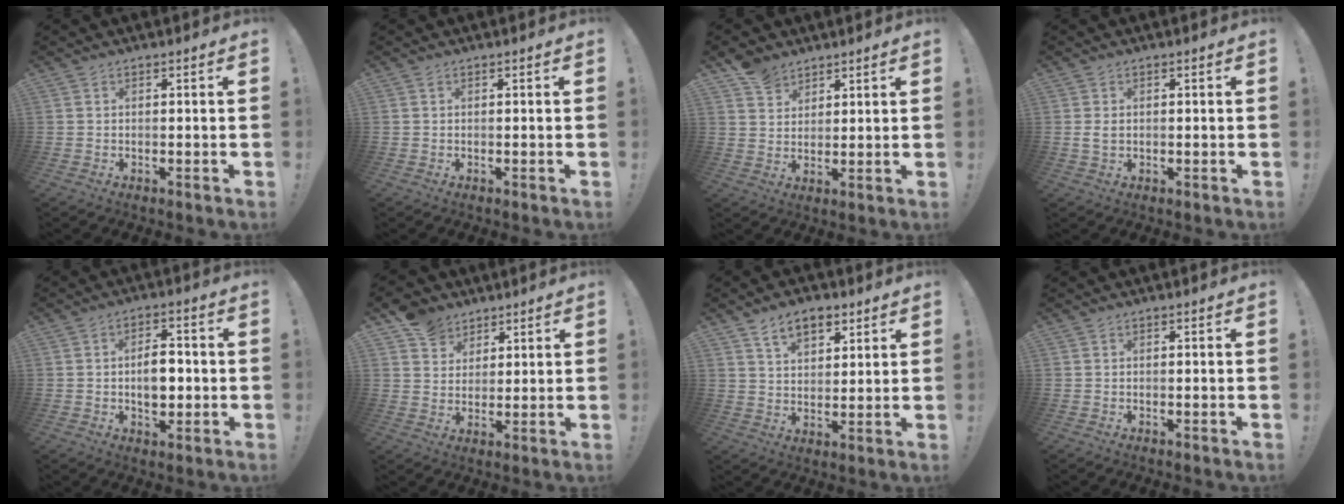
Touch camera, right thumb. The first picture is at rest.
{"total": 0.0}
{"total": 6.7, "force": [5.1, 4.2, 1.1], "torque": [-0.014, -0.031, 0.100]}
{"total": 2.1, "force": [0.4, 1.4, 1.5], "torque": [-0.022, 0.004, 0.006]}
{"total": 7.1, "force": [-0.6, 4.7, 5.2], "torque": [-0.082, 0.003, -0.018]}
{"total": 8.7, "force": [5.9, 6.2, 1.4], "torque": [-0.022, -0.039, 0.119]}
{"total": 9.0, "force": [5.4, 5.2, 4.9], "torque": [-0.070, -0.019, 0.102]}
{"total": 0.0}